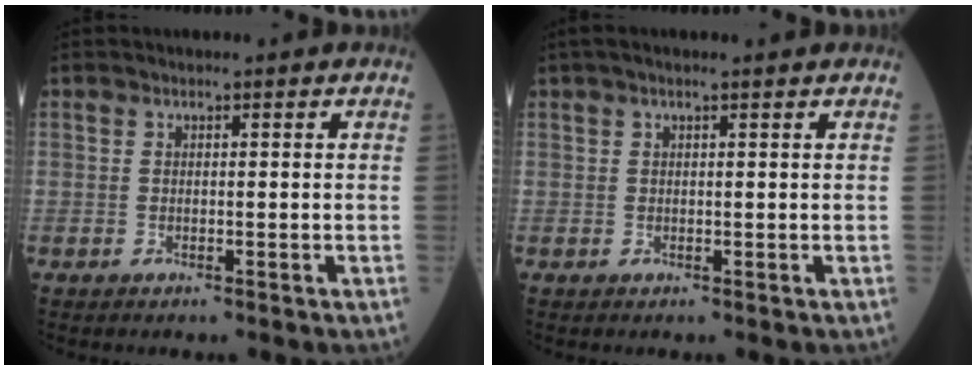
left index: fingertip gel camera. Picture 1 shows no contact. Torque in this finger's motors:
{"motor_torque": [0.93, -1.08, 0.03, 0.04]}